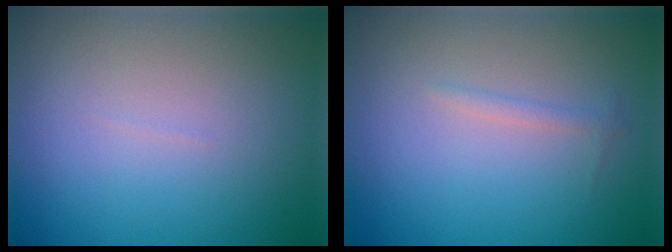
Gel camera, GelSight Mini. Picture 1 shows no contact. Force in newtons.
{"total": 0.8, "press": 0.8, "slide": 0.0}